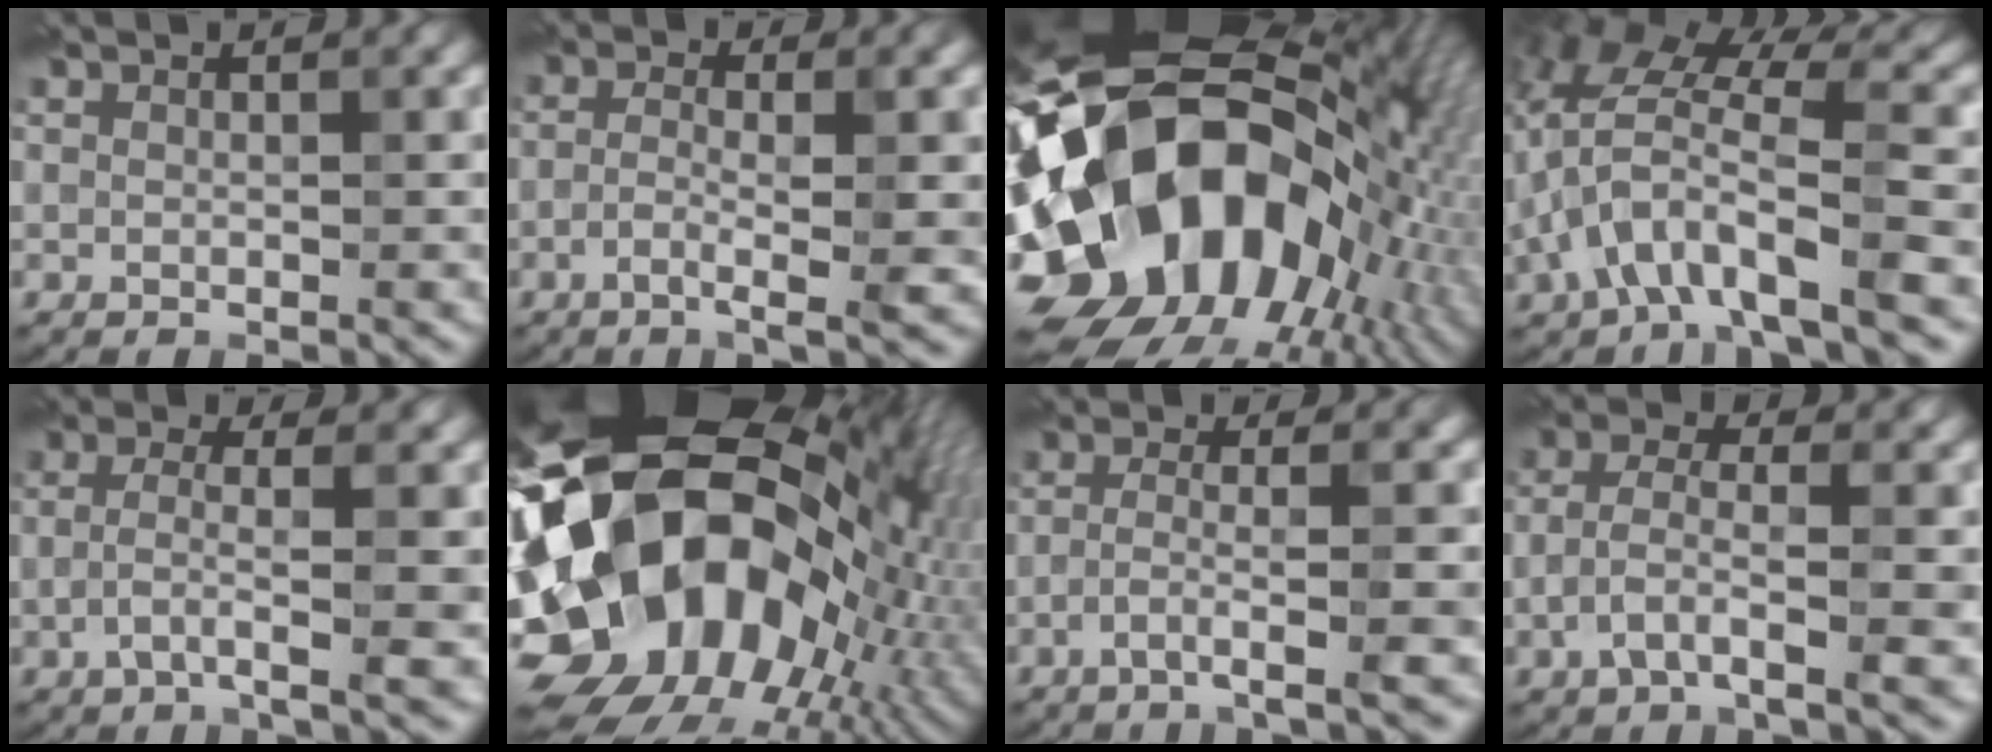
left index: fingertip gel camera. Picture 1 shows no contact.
{"total": 4.9, "force": [-1.3, 0.9, 4.7], "torque": [-0.080, -0.001, -0.027]}
{"total": 21.3, "force": [-3.8, 14.5, 15.1], "torque": [-0.318, -0.011, -0.074]}
{"total": 8.5, "force": [-1.9, 2.8, 7.8], "torque": [-0.156, 0.015, -0.040]}
{"total": 4.3, "force": [-0.9, 0.8, 4.1], "torque": [-0.084, 0.003, -0.023]}
{"total": 20.2, "force": [-1.5, 14.6, 13.8], "torque": [-0.298, 0.024, -0.041]}
{"total": 4.6, "force": [-2.0, 0.5, 4.1], "torque": [-0.069, 0.007, -0.049]}
{"total": 4.9, "force": [-1.4, 1.7, 4.4], "torque": [-0.097, 0.007, -0.032]}